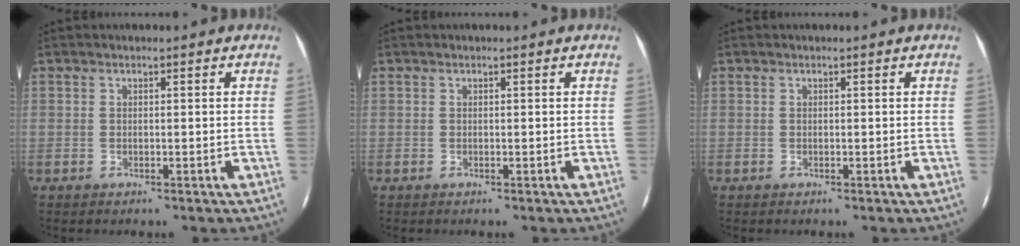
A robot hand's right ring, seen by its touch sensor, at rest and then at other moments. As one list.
[{"total": 0.0}, {"total": 0.0}]